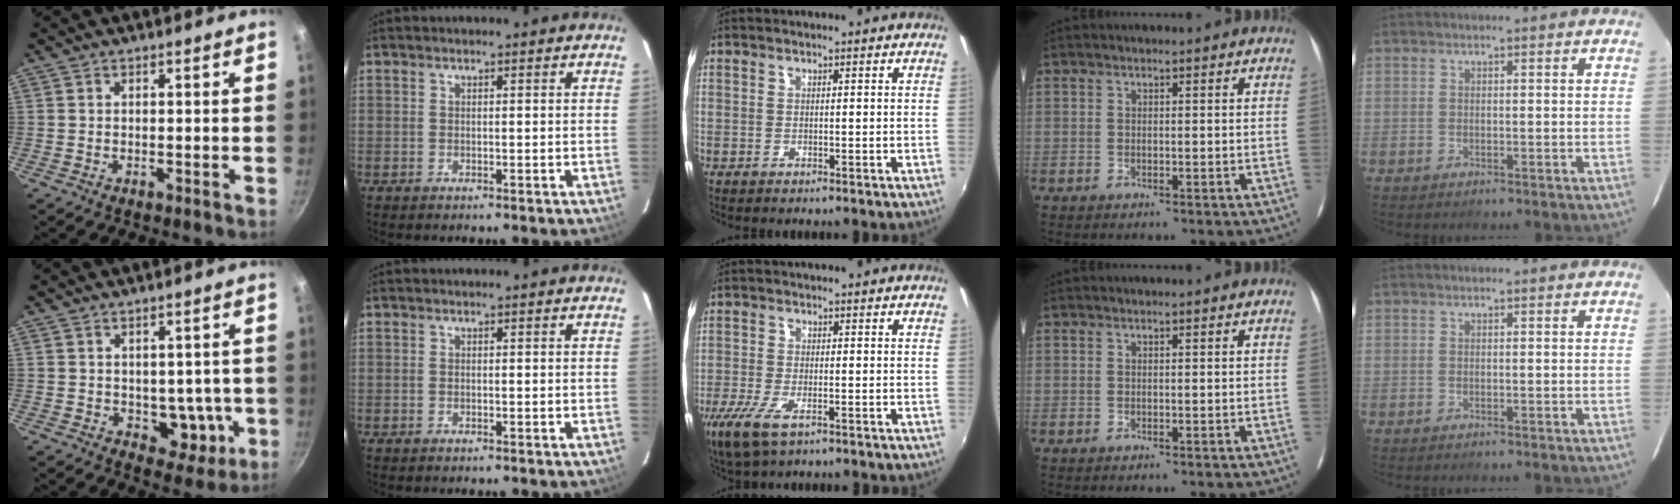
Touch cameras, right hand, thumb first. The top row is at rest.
{"thumb": {"total": 7.5, "force": [-0.7, 5.2, 5.3], "torque": [-0.028, 0.003, 0.000]}, "middle": {"total": 8.9, "force": [-5.0, 3.4, 6.5], "torque": [-0.155, -0.036, -0.092]}}